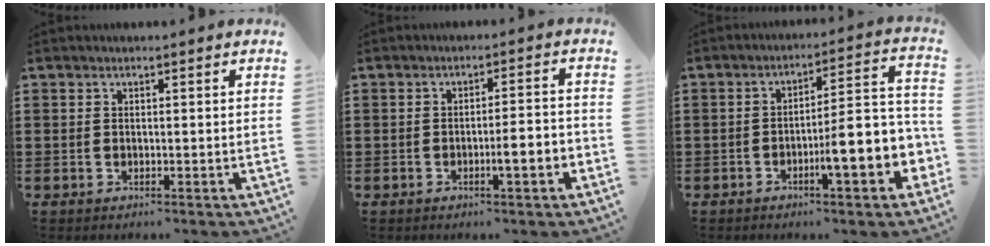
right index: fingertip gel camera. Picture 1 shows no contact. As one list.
[{"total": 4.1, "force": [-1.6, 0.4, 3.7], "torque": [-0.061, 0.001, -0.029]}, {"total": 9.7, "force": [-3.4, 1.9, 8.8], "torque": [-0.135, -0.020, -0.064]}]